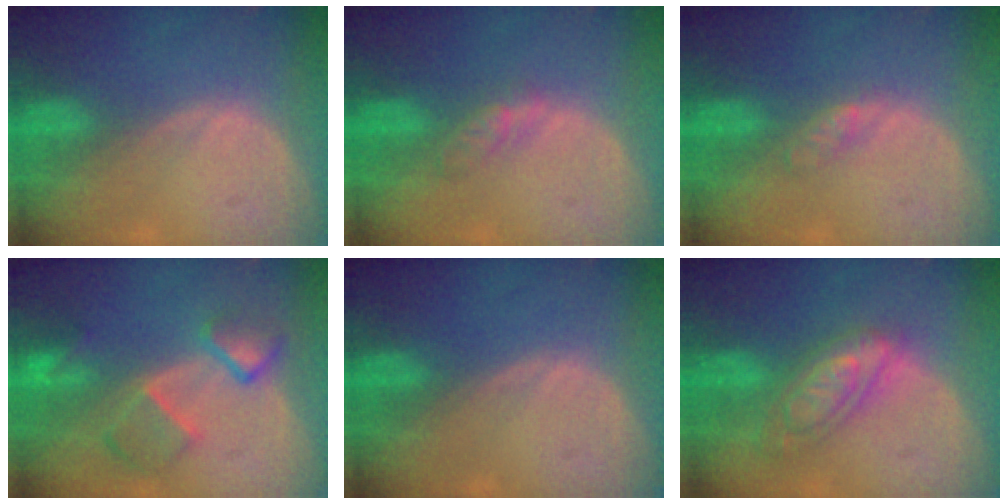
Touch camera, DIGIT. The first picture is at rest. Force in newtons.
{"total": 3.1, "press": 2.8, "slide": 1.3}
{"total": 2.0, "press": 2.0, "slide": 0.1}
{"total": 7.6, "press": 6.7, "slide": 3.7}
{"total": 0.0}
{"total": 7.4, "press": 7.4, "slide": 0.5}